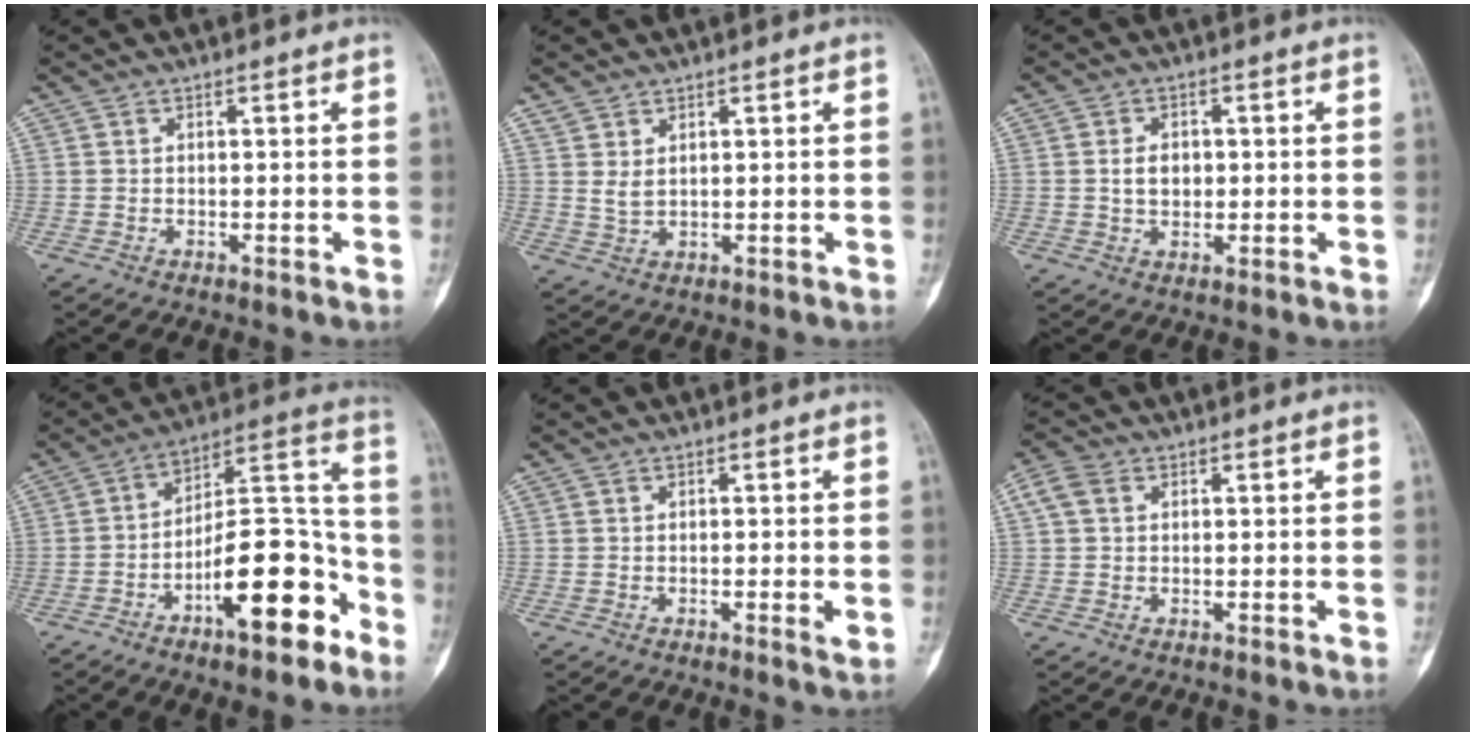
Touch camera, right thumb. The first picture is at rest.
{"total": 2.3, "force": [1.3, 1.4, 1.4], "torque": [-0.024, -0.010, 0.033]}
{"total": 3.9, "force": [0.2, 2.9, 2.7], "torque": [-0.035, 0.003, 0.005]}
{"total": 19.1, "force": [-9.4, 7.2, 15.1], "torque": [-0.216, 0.082, -0.147]}
{"total": 1.6, "force": [-0.3, 0.2, 1.6], "torque": [-0.030, -0.006, -0.007]}
{"total": 3.4, "force": [1.0, 2.6, 2.0], "torque": [-0.046, 0.013, 0.020]}